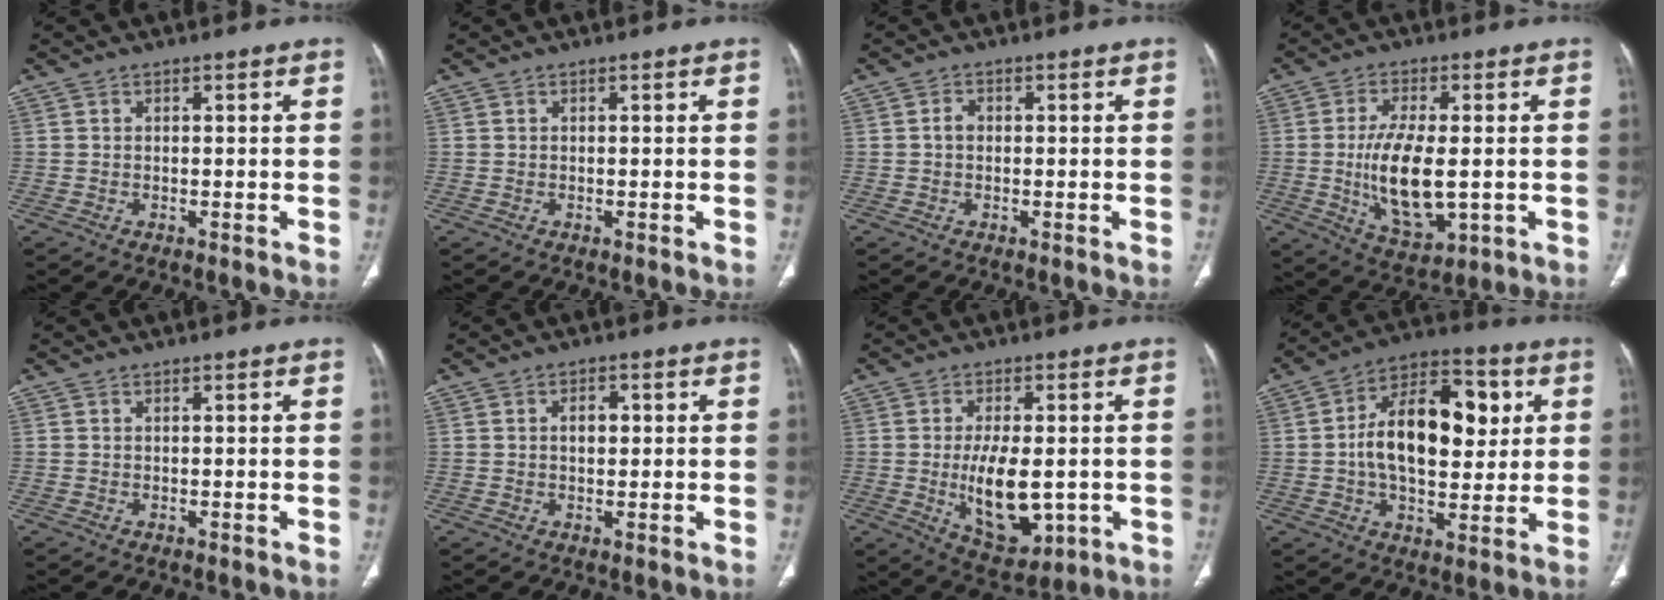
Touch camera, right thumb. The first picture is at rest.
{"total": 0.0}
{"total": 1.6, "force": [-0.1, 1.3, 1.0], "torque": [-0.012, 0.006, -0.003]}
{"total": 13.1, "force": [-1.0, 5.9, 11.6], "torque": [-0.212, -0.018, -0.007]}
{"total": 0.0}
{"total": 3.0, "force": [0.4, 1.9, 2.3], "torque": [-0.031, 0.005, 0.005]}
{"total": 12.5, "force": [-1.6, 6.3, 10.7], "torque": [-0.162, -0.014, -0.009]}
{"total": 19.1, "force": [2.7, 10.9, 15.4], "torque": [-0.217, 0.015, 0.039]}